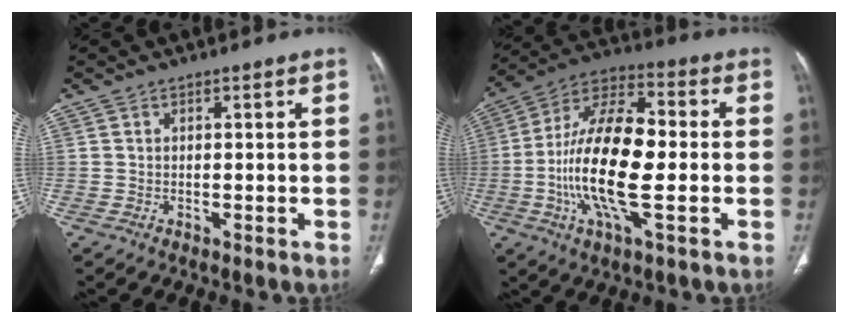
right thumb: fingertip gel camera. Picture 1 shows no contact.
{"total": 19.5, "force": [-2.3, 7.1, 18.0], "torque": [-0.345, 0.020, -0.051]}